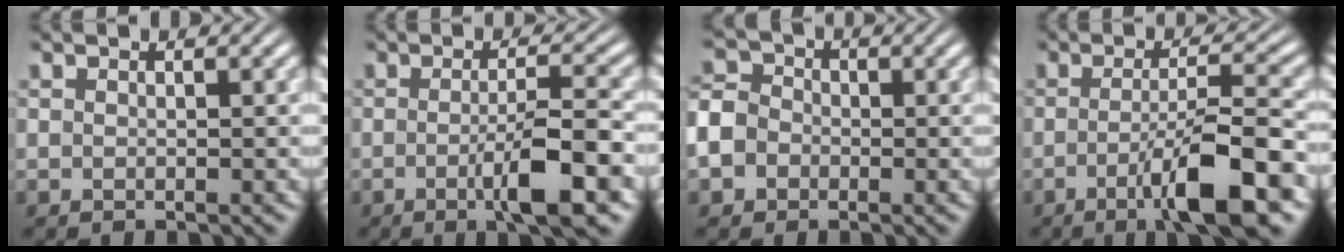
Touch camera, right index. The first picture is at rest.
{"total": 4.9, "force": [-1.9, 0.6, 4.5], "torque": [-0.067, -0.003, -0.032]}
{"total": 5.6, "force": [-0.9, 5.1, 2.1], "torque": [-0.061, -0.012, -0.021]}
{"total": 7.0, "force": [-3.2, 1.0, 6.1], "torque": [-0.089, -0.004, -0.048]}